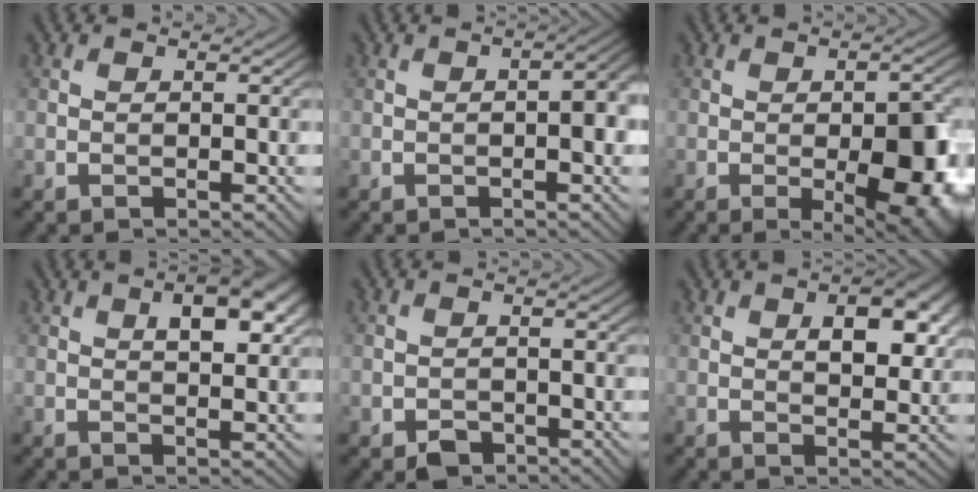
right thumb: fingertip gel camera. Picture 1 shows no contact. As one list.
[{"total": 3.1, "force": [-0.6, 0.9, 2.9], "torque": [-0.041, 0.007, -0.011]}, {"total": 10.8, "force": [-2.7, 4.1, 9.6], "torque": [-0.115, -0.002, -0.034]}, {"total": 6.4, "force": [2.5, 2.7, 5.3], "torque": [-0.078, 0.006, 0.036]}, {"total": 1.9, "force": [-1.3, 1.2, 0.7], "torque": [-0.011, -0.002, -0.025]}, {"total": 7.3, "force": [2.1, 3.6, 5.9], "torque": [-0.083, 0.005, 0.032]}]